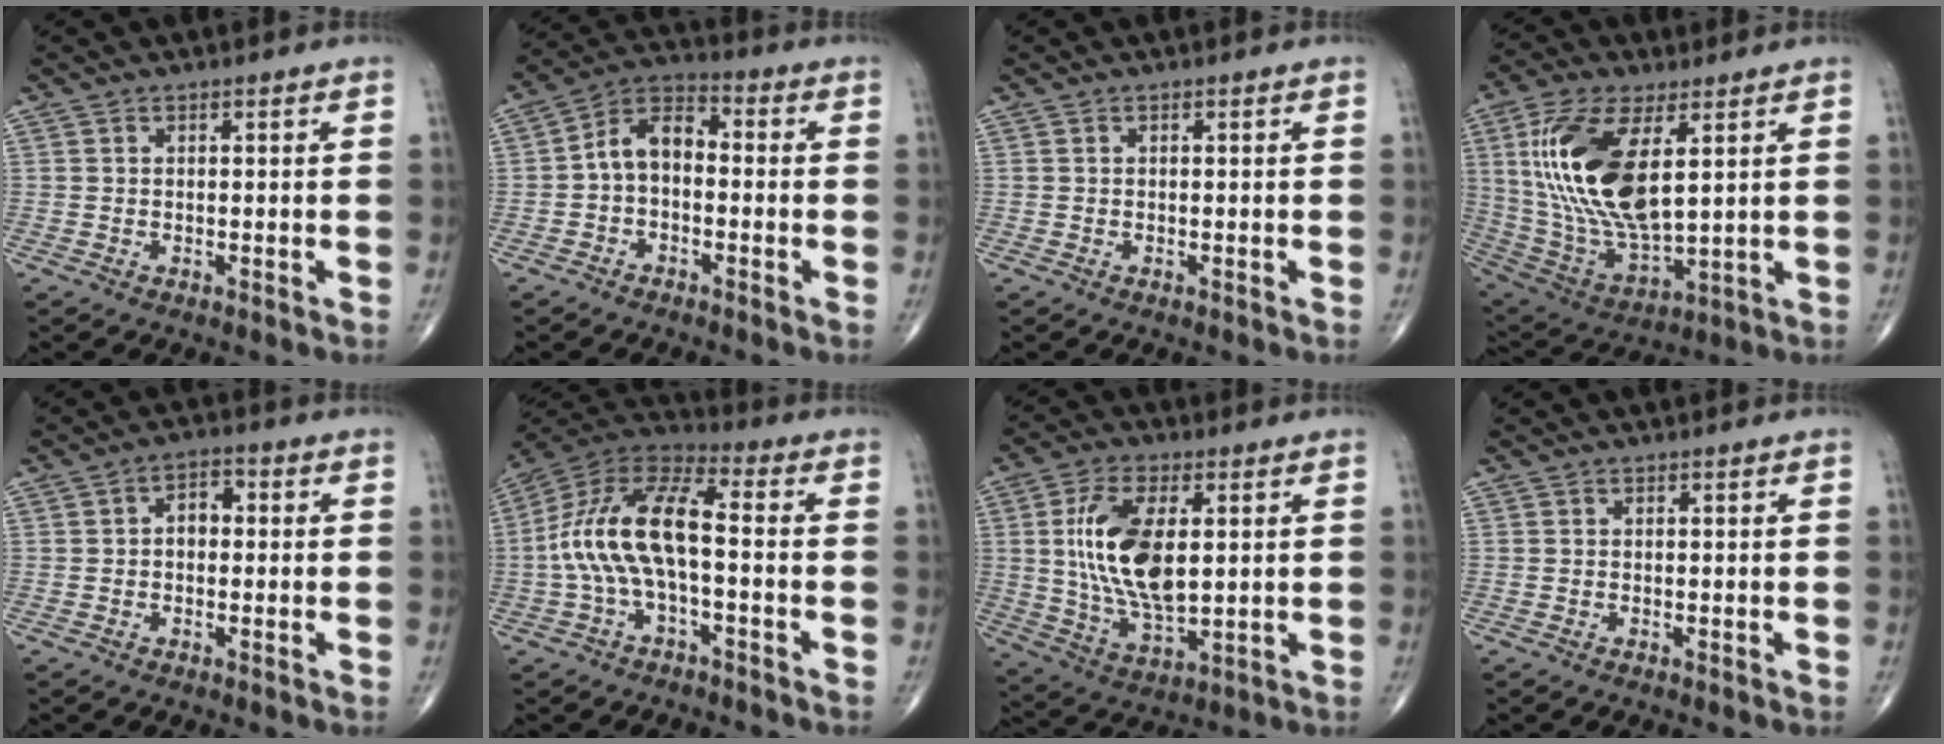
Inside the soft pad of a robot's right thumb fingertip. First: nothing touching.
{"total": 8.1, "force": [-0.8, 5.2, 6.1], "torque": [-0.092, 0.034, -0.031]}
{"total": 0.0}
{"total": 21.1, "force": [5.0, 9.4, 18.2], "torque": [-0.369, -0.025, 0.100]}
{"total": 4.0, "force": [0.0, 2.7, 3.0], "torque": [-0.029, 0.017, -0.010]}
{"total": 14.8, "force": [-1.6, 6.1, 13.4], "torque": [-0.278, 0.049, -0.038]}
{"total": 15.7, "force": [2.1, 7.5, 13.6], "torque": [-0.255, -0.016, 0.045]}
{"total": 0.0}